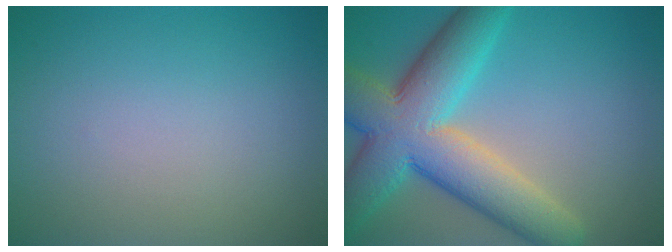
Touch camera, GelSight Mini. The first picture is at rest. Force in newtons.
{"total": 11.0, "press": 10.9, "slide": 0.5}